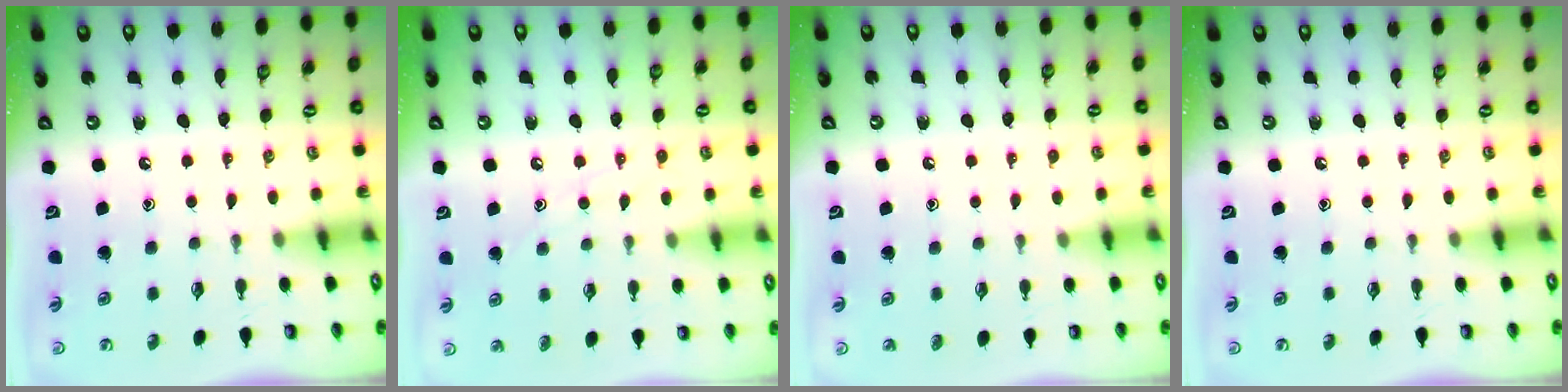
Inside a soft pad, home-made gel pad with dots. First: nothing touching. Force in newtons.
{"total": 7.6, "press": 7.6, "slide": 0.3}
{"total": 2.0, "press": 2.0, "slide": 0.2}
{"total": 0.0}